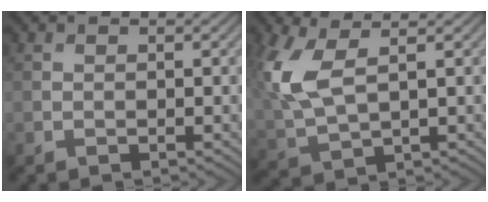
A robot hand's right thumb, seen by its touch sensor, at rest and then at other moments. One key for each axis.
{"total": 8.3, "fx": 2.7, "fy": 3.7, "fz": 6.9, "tx": -0.185, "ty": 0.003, "tz": 0.054}